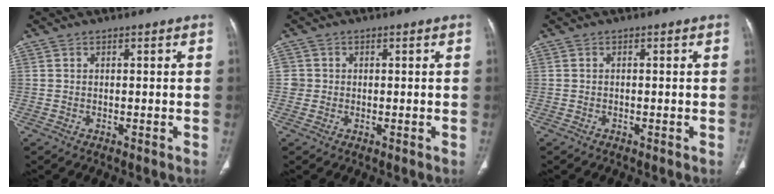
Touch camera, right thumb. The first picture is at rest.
{"total": 2.1, "force": [0.0, 2.1, 0.1], "torque": [0.012, 0.007, 0.001]}
{"total": 0.0}